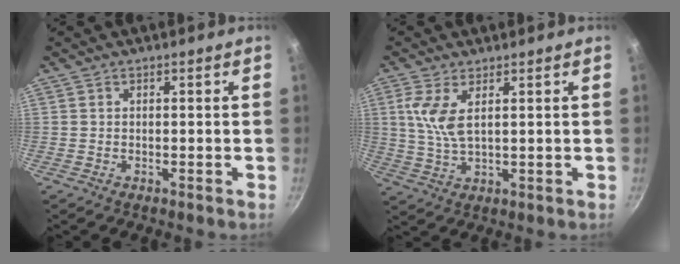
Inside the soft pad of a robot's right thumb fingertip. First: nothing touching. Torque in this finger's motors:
{"motor_torque": [0.67, 0.74, 0.54, -0.04, 0.16]}